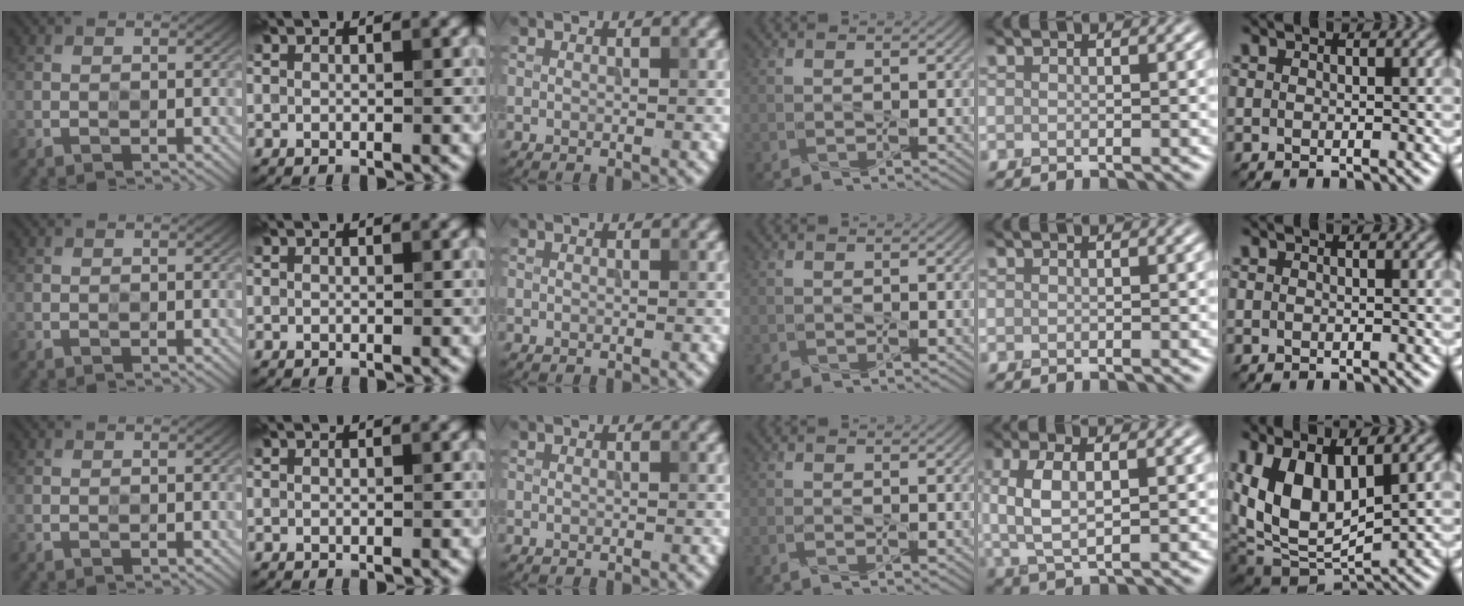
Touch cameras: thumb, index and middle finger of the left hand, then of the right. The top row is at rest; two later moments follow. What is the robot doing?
{"motion": "press", "object": "memory foam"}